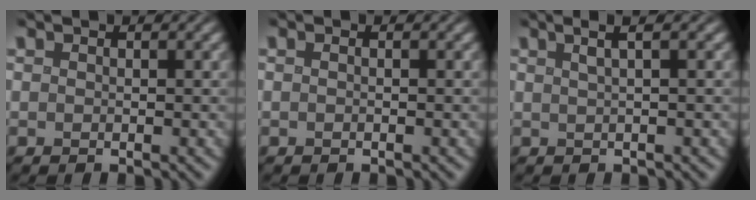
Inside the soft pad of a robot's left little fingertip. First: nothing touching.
{"total": 0.6, "force": [0.0, 0.2, 0.6], "torque": [-0.011, -0.003, -0.004]}
{"total": 3.3, "force": [1.7, 1.1, 2.7], "torque": [-0.021, 0.012, 0.003]}